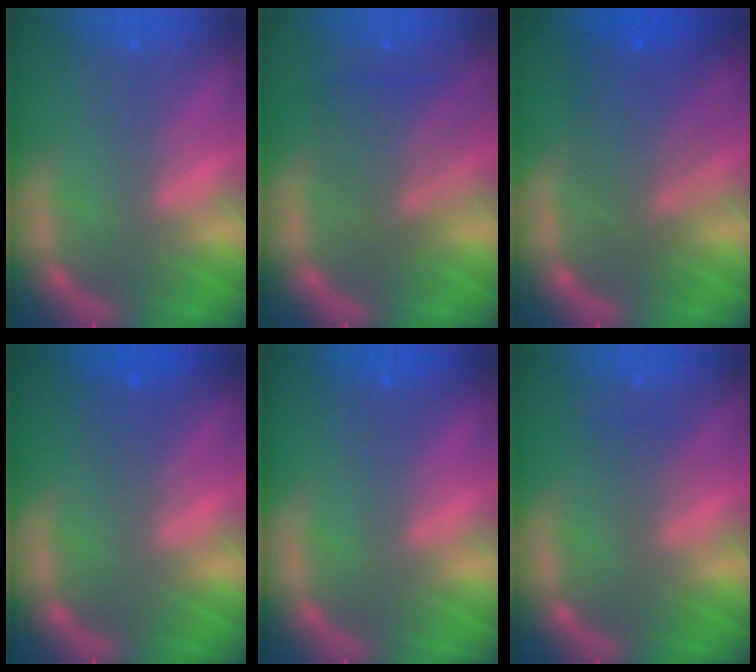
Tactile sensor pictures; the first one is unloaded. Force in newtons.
{"total": 5.1}
{"total": 6.1}
{"total": 1.4}
{"total": 0.0}
{"total": 1.5}